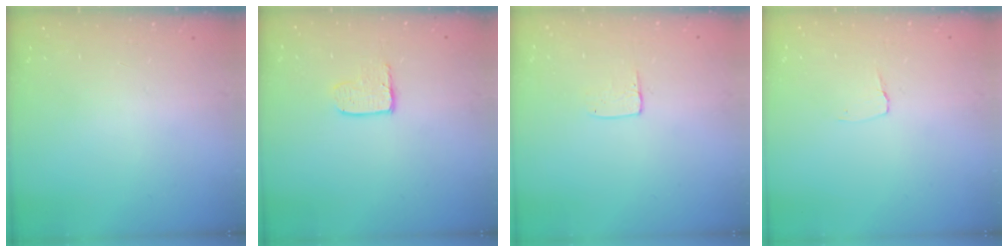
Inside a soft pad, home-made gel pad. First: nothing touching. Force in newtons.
{"total": 3.9, "press": 3.9, "slide": 0.4}
{"total": 5.8, "press": 5.8, "slide": 0.4}
{"total": 2.9, "press": 2.9, "slide": 0.3}